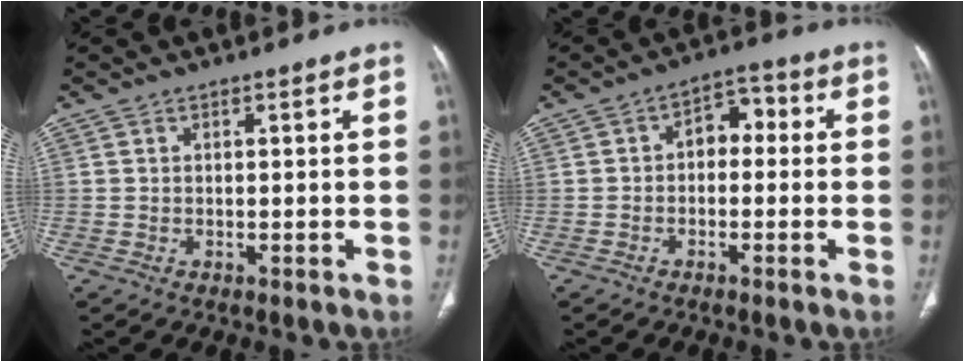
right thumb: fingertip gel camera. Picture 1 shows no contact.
{"total": 5.5, "force": [-0.1, 3.8, 4.0], "torque": [-0.037, 0.027, -0.016]}